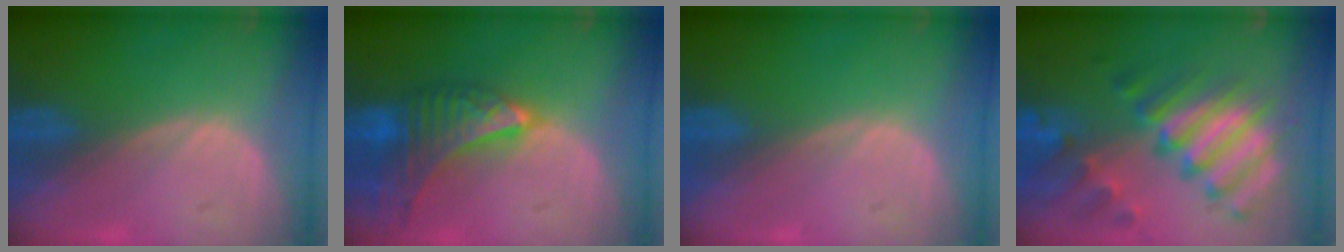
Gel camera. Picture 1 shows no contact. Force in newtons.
{"total": 9.4, "press": 8.4, "slide": 4.3}
{"total": 0.0}
{"total": 11.6, "press": 10.0, "slide": 5.9}